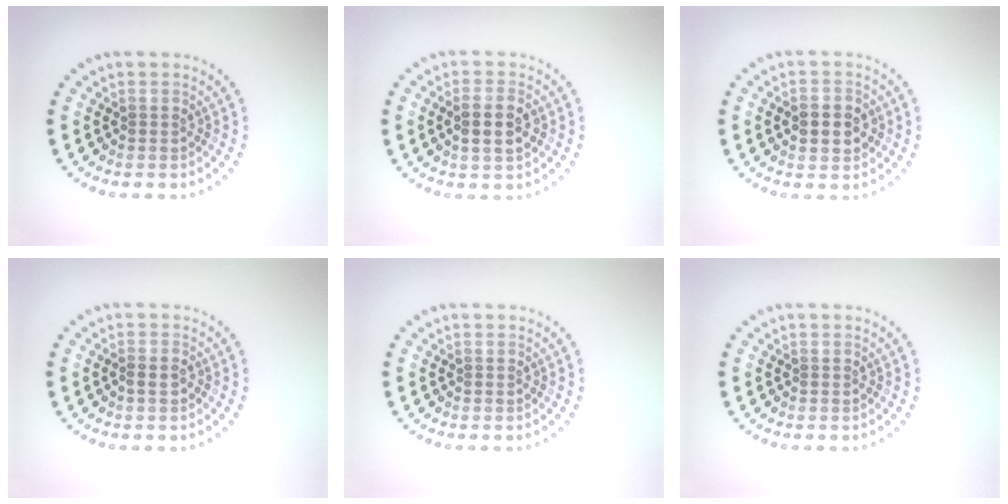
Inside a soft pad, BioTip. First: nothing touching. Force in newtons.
{"total": 2.9, "press": 2.8, "slide": 0.6}
{"total": 2.8, "press": 2.8, "slide": 0.2}
{"total": 0.8, "press": 0.7, "slide": 0.4}
{"total": 0.0}
{"total": 0.0}